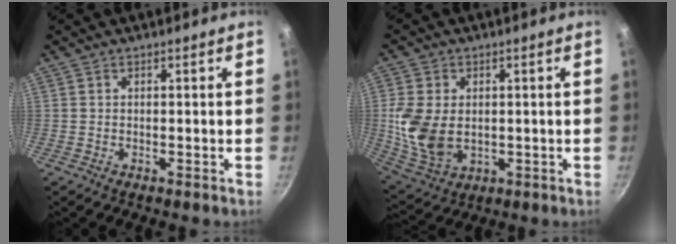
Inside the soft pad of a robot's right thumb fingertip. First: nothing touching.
{"total": 11.3, "force": [0.4, 7.8, 8.2], "torque": [-0.159, -0.015, 0.020]}